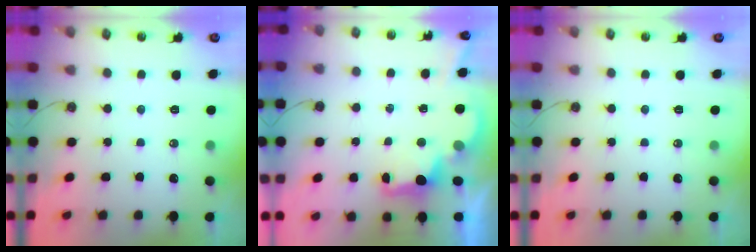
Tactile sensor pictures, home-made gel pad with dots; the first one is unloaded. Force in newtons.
{"total": 2.7, "press": 2.5, "slide": 0.8}
{"total": 0.0}